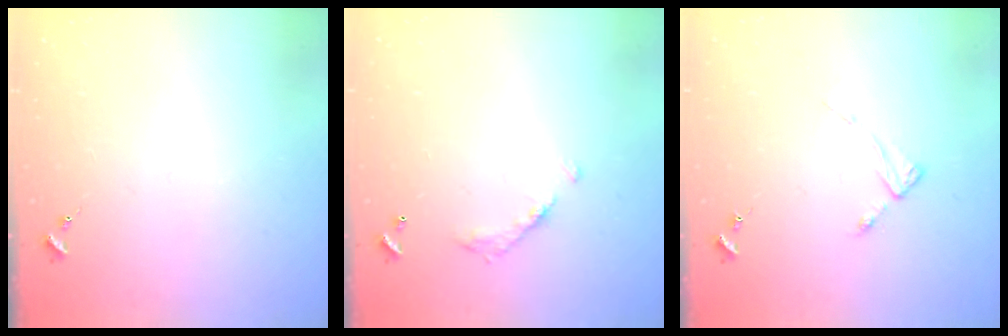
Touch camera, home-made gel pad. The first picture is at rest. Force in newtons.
{"total": 7.9, "press": 7.9, "slide": 0.3}
{"total": 2.7, "press": 2.7, "slide": 0.3}